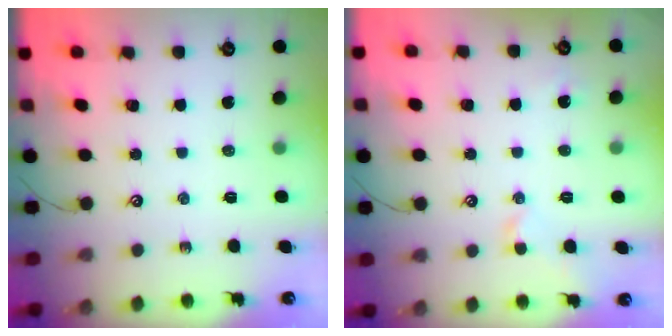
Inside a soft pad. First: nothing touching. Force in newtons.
{"total": 0.5, "press": 0.1, "slide": 0.5}